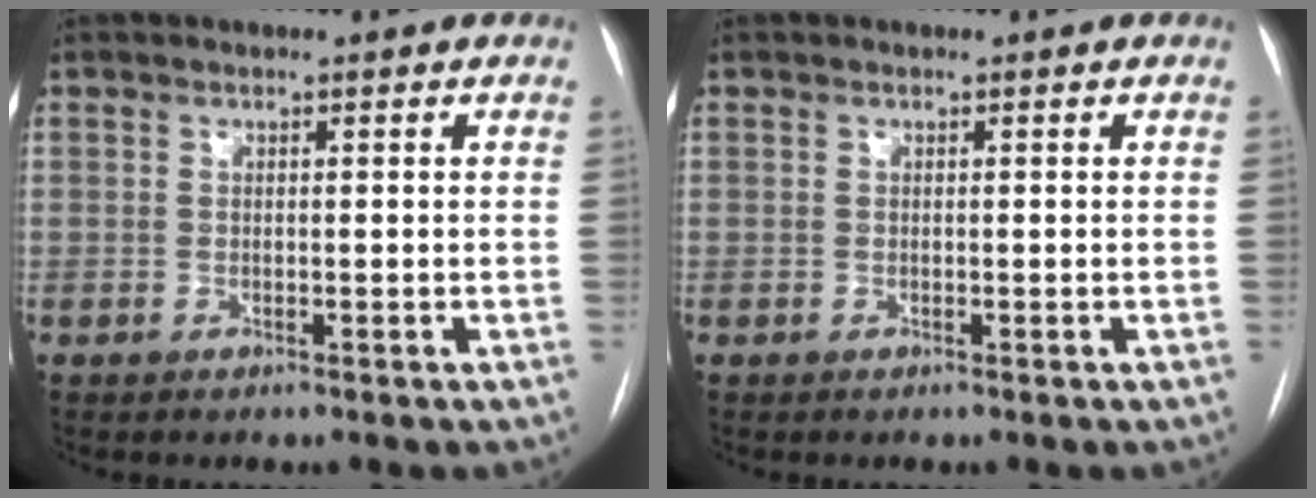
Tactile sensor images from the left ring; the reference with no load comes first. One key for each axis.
{"total": 0.0}